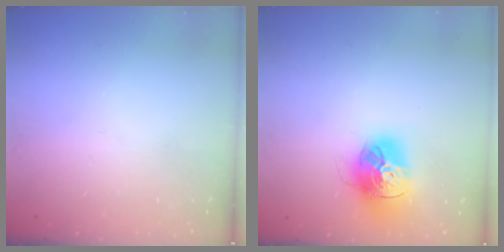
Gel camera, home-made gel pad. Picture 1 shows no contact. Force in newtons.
{"total": 16.8, "press": 16.7, "slide": 1.5}